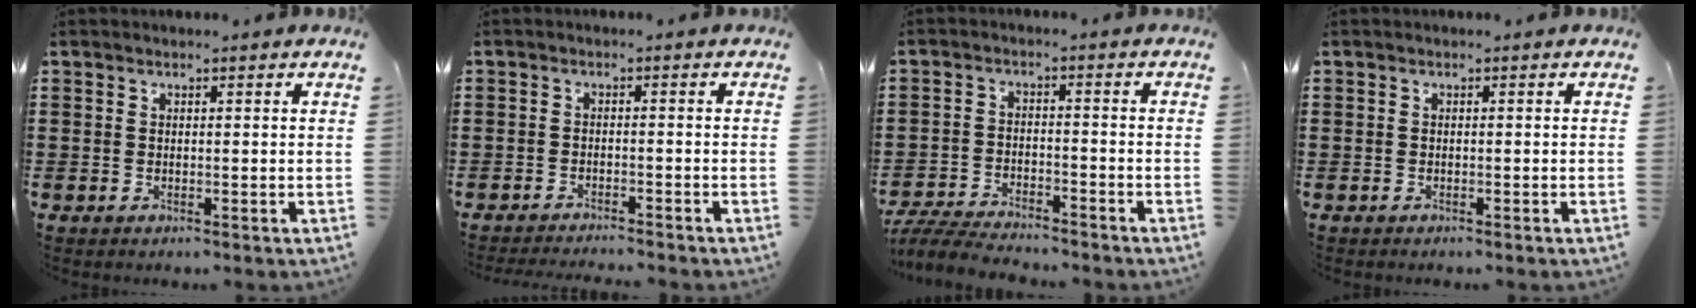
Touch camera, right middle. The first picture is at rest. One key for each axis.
{"total": 1.9, "fx": -1.9, "fy": -0.1, "fz": 0.1, "tx": -0.004, "ty": 0.003, "tz": -0.040}
{"total": 5.5, "fx": -5.3, "fy": 0.6, "fz": 1.2, "tx": -0.037, "ty": -0.001, "tz": -0.111}
{"total": 0.0}